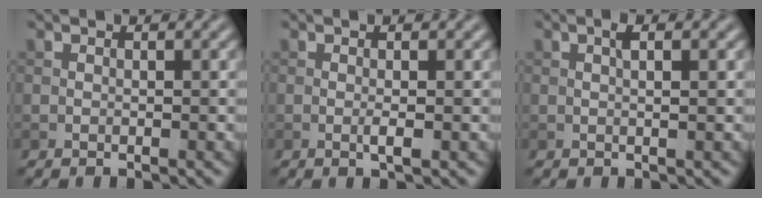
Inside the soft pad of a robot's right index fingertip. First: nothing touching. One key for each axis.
{"total": 1.3, "fx": -0.2, "fy": 0.2, "fz": 1.3, "tx": -0.025, "ty": -0.002, "tz": -0.005}
{"total": 1.5, "fx": 0.4, "fy": 0.2, "fz": 1.5, "tx": -0.026, "ty": 0.003, "tz": 0.006}